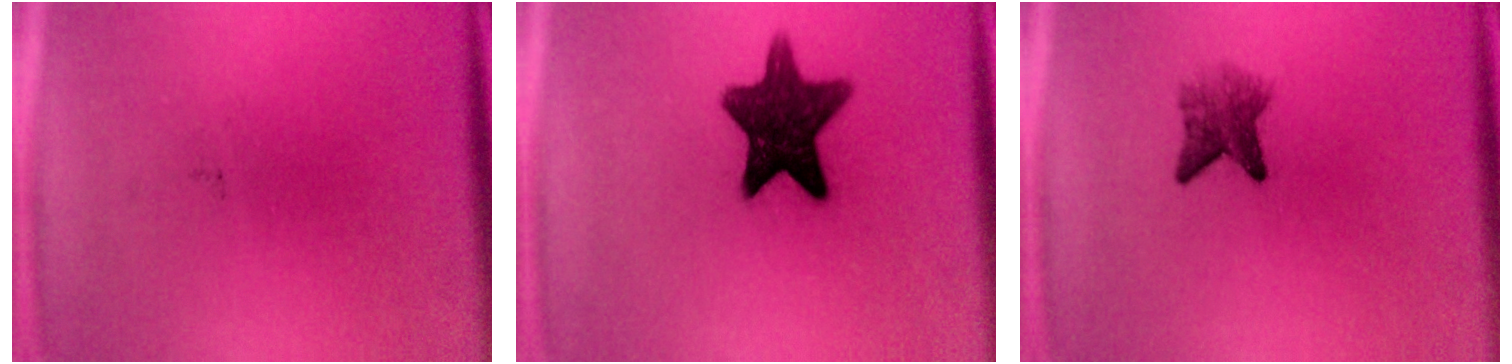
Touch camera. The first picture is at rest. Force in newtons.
{"total": 12.2}
{"total": 3.6}